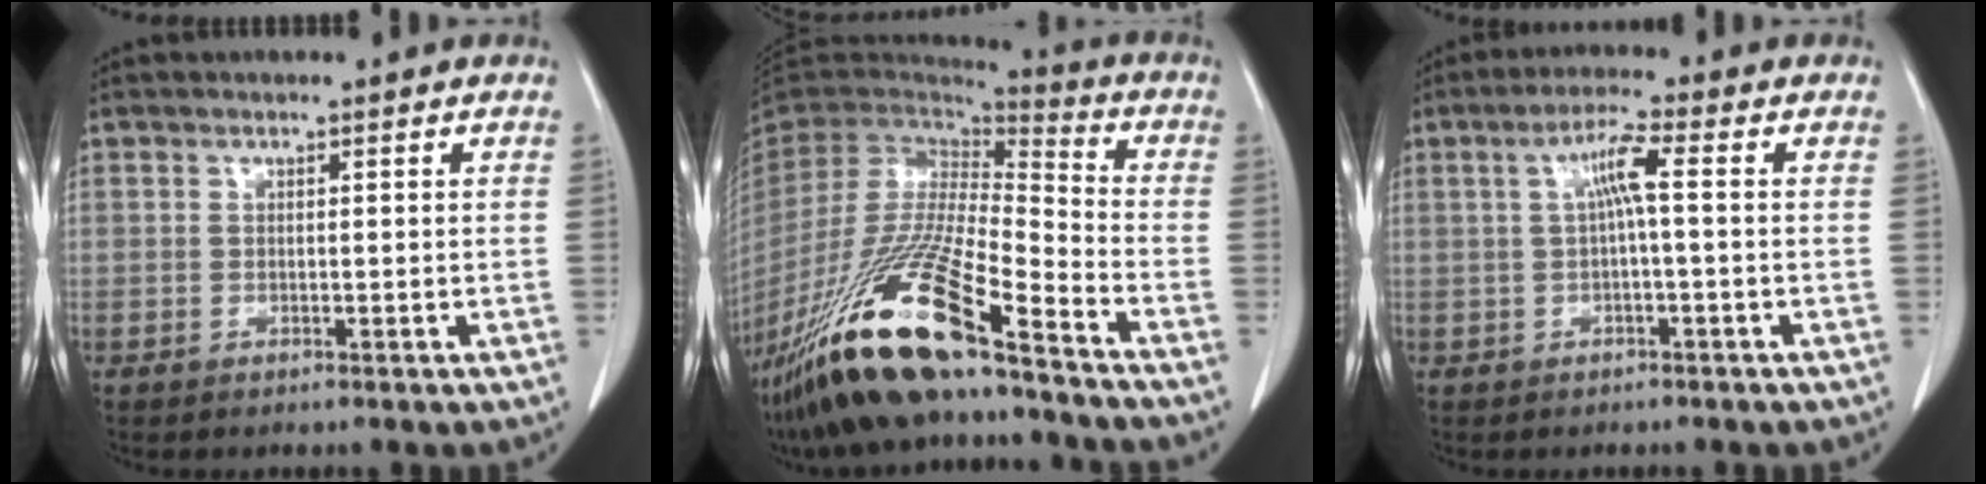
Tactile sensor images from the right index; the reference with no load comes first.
{"total": 22.9, "force": [-15.3, 2.5, 16.9], "torque": [-0.337, -0.062, -0.289]}
{"total": 4.4, "force": [0.5, 0.2, 4.3], "torque": [-0.081, 0.015, 0.009]}